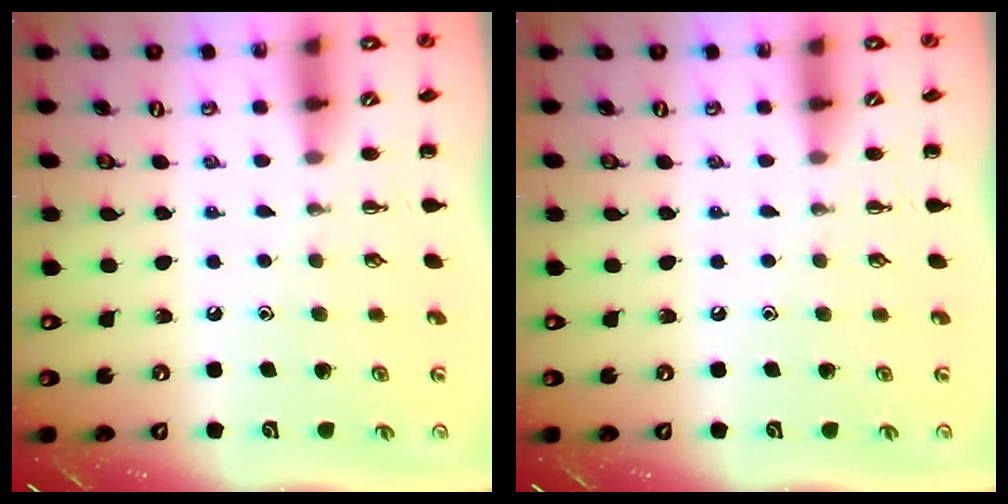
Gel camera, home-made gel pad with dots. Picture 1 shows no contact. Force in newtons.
{"total": 0.0}